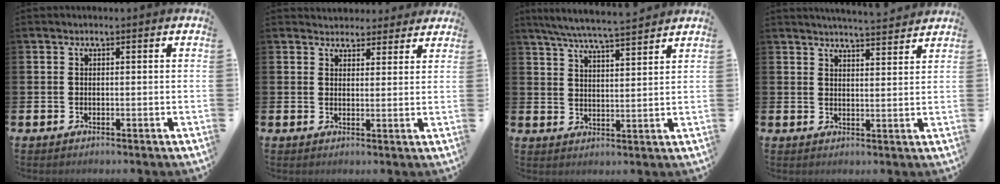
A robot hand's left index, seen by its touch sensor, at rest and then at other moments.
{"total": 3.7, "force": [3.4, 1.4, -0.1], "torque": [0.002, -0.018, 0.060]}
{"total": 6.4, "force": [6.0, 0.0, 2.0], "torque": [-0.052, -0.034, 0.105]}
{"total": 4.3, "force": [4.2, -0.4, 0.3], "torque": [-0.012, -0.026, 0.075]}